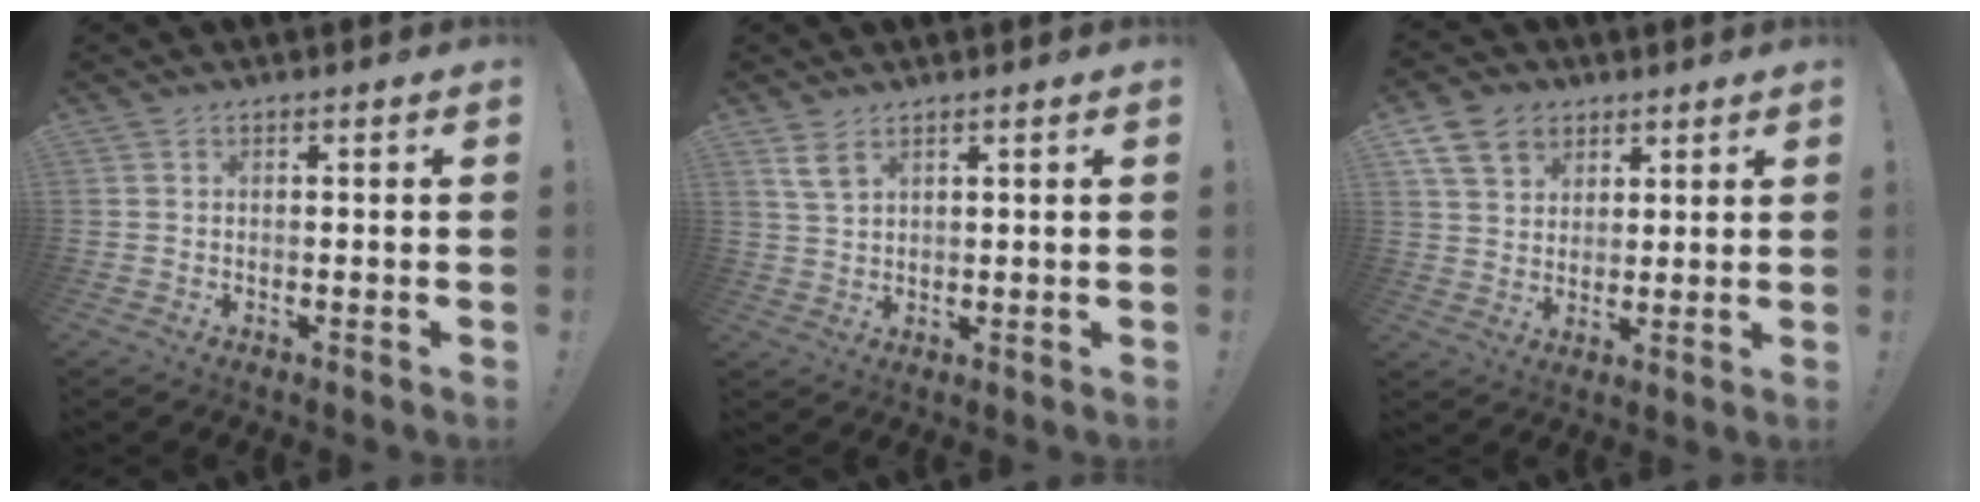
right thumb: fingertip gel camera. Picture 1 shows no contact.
{"total": 5.1, "force": [3.3, 2.5, 2.9], "torque": [-0.048, -0.015, 0.062]}
{"total": 10.9, "force": [5.6, 8.3, 4.4], "torque": [-0.074, -0.020, 0.113]}